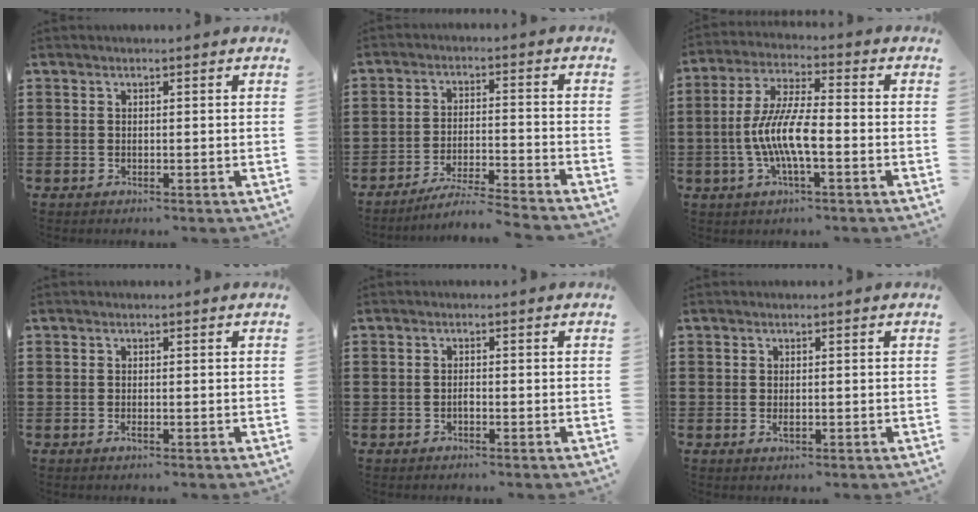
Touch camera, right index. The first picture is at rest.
{"total": 5.0, "force": [-4.7, -0.6, 1.5], "torque": [-0.032, -0.010, -0.093]}
{"total": 8.7, "force": [-2.1, 2.0, 8.2], "torque": [-0.185, -0.013, -0.046]}
{"total": 0.7, "force": [-0.4, 0.1, 0.6], "torque": [-0.012, -0.004, -0.006]}
{"total": 0.9, "force": [-0.5, 0.3, 0.7], "torque": [-0.016, -0.004, -0.009]}
{"total": 1.2, "force": [-0.2, 0.5, 1.1], "torque": [-0.021, -0.001, -0.003]}